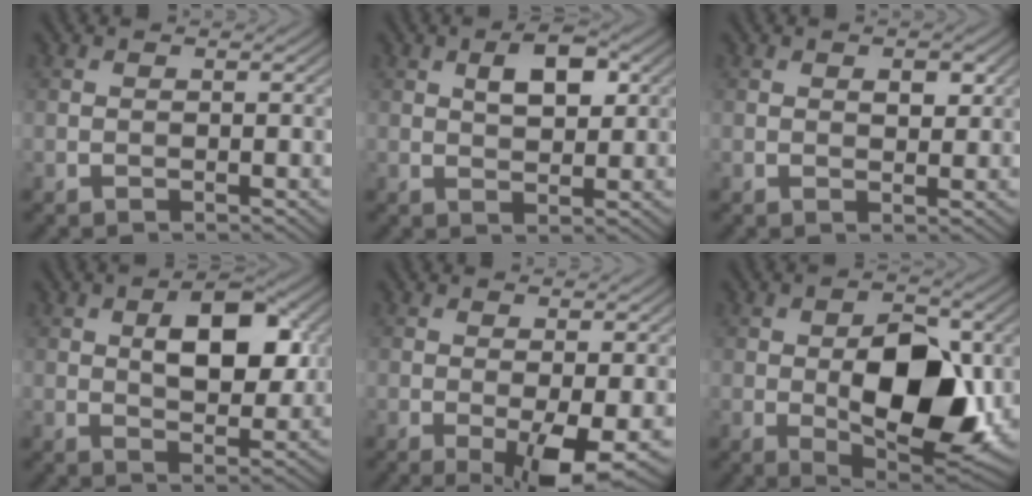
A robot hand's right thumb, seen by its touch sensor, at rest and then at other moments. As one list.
[{"total": 4.8, "force": [1.7, 2.3, 3.8], "torque": [-0.067, 0.003, 0.027]}, {"total": 2.1, "force": [0.8, 1.2, 1.6], "torque": [-0.020, -0.004, 0.014]}, {"total": 8.3, "force": [1.8, 4.3, 6.9], "torque": [-0.104, 0.006, 0.029]}, {"total": 5.7, "force": [-1.5, 1.4, 5.3], "torque": [-0.091, -0.004, -0.022]}, {"total": 12.1, "force": [-0.6, 6.4, 10.3], "torque": [-0.149, -0.007, -0.006]}]